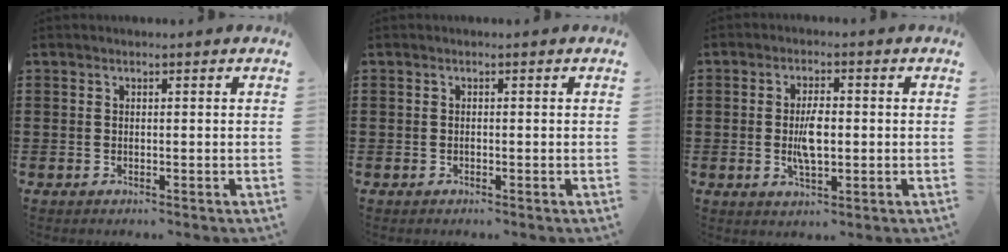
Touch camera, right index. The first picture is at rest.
{"total": 0.0}
{"total": 5.1, "force": [-0.2, 2.1, 4.7], "torque": [-0.101, -0.001, -0.009]}